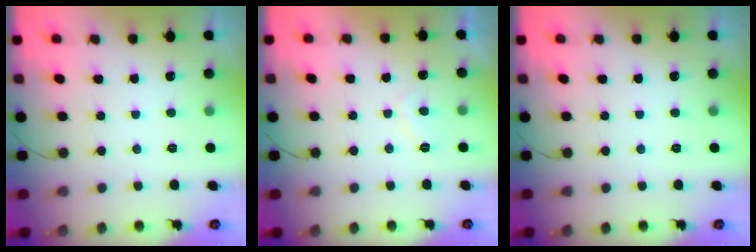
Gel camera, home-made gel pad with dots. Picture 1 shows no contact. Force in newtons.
{"total": 2.1, "press": 2.0, "slide": 0.8}
{"total": 0.0}